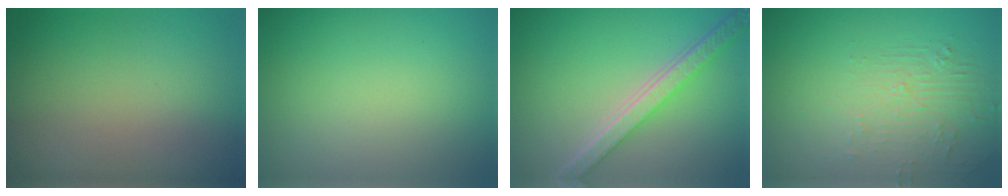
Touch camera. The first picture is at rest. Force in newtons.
{"total": 0.0}
{"total": 5.5, "press": 4.3, "slide": 3.5}
{"total": 2.1, "press": 0.9, "slide": 1.9}